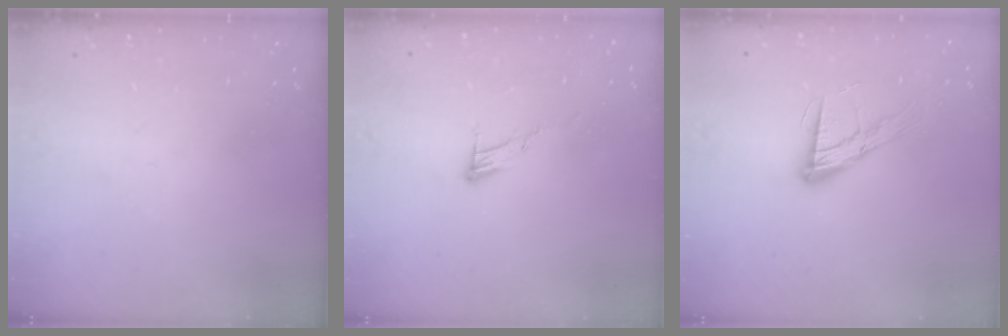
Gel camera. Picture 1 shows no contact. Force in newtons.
{"total": 6.6, "press": 6.6, "slide": 0.5}
{"total": 12.4, "press": 12.3, "slide": 1.4}